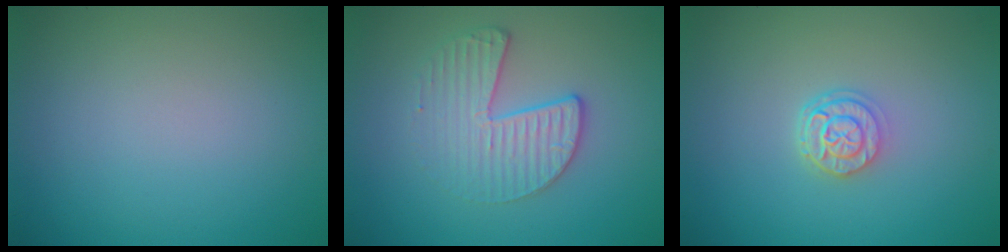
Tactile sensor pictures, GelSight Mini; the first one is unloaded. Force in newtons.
{"total": 3.4, "press": 2.8, "slide": 1.8}
{"total": 2.7, "press": 2.1, "slide": 1.7}